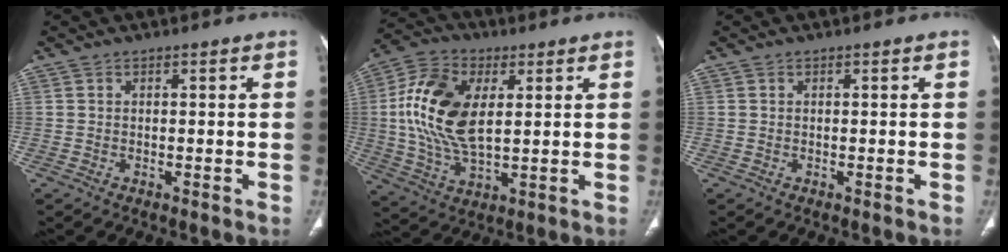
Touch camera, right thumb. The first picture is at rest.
{"total": 16.1, "force": [2.8, 8.8, 13.1], "torque": [-0.257, 0.000, 0.051]}
{"total": 0.0}